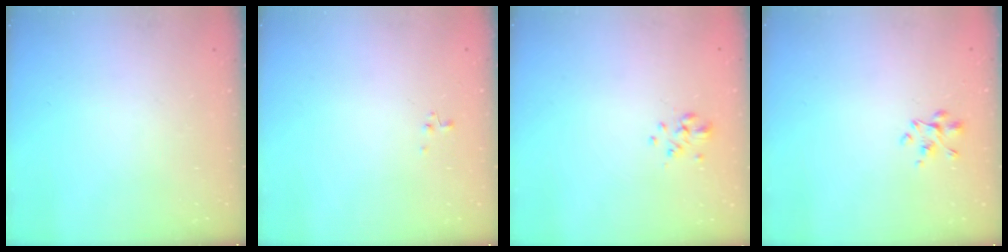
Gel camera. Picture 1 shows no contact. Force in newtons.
{"total": 1.0, "press": 0.9, "slide": 0.4}
{"total": 1.9, "press": 1.7, "slide": 0.8}
{"total": 2.4, "press": 2.3, "slide": 0.8}